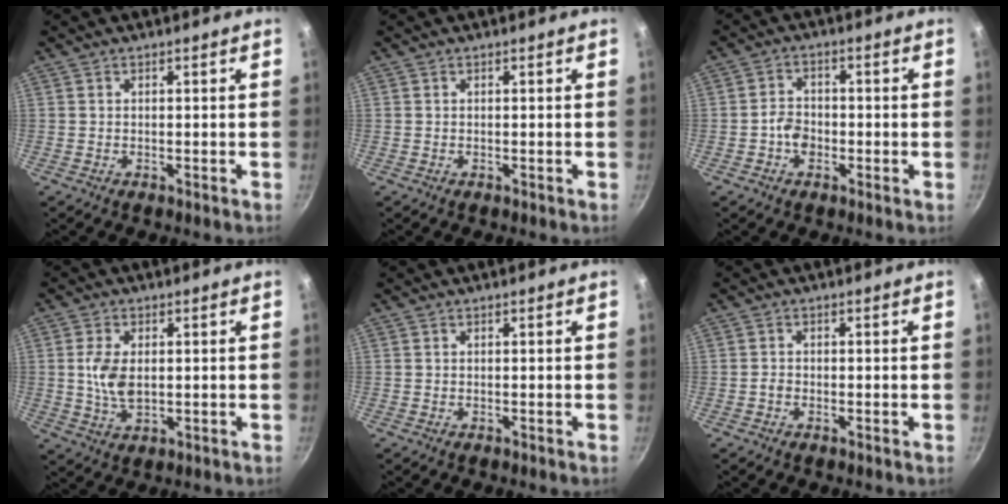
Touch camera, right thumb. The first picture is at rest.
{"total": 0.0}
{"total": 3.9, "force": [-1.3, 2.9, 2.2], "torque": [-0.022, 0.016, -0.028]}
{"total": 5.4, "force": [0.5, 3.2, 4.3], "torque": [-0.086, -0.004, 0.012]}
{"total": 0.0}
{"total": 0.9, "force": [-0.5, 0.6, 0.5], "torque": [-0.015, 0.005, -0.012]}